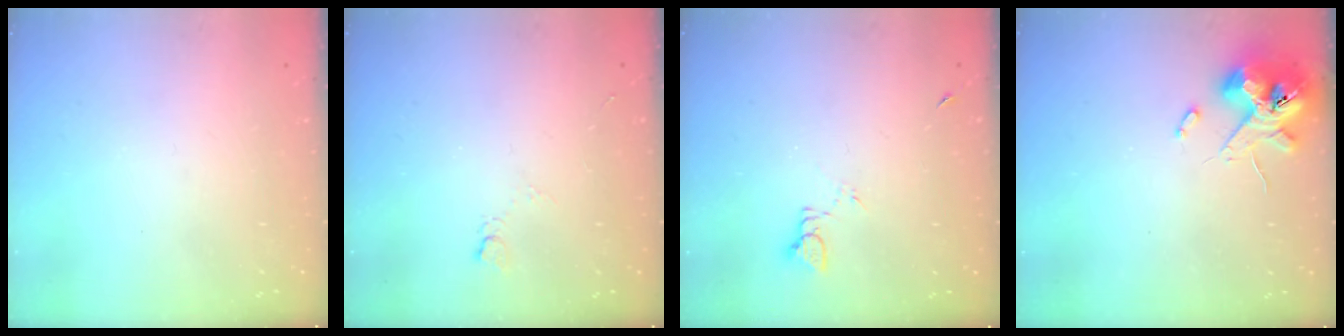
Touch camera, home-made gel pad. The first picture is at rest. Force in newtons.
{"total": 3.3, "press": 3.3, "slide": 0.6}
{"total": 2.5, "press": 2.5, "slide": 0.3}
{"total": 10.9, "press": 10.7, "slide": 1.8}